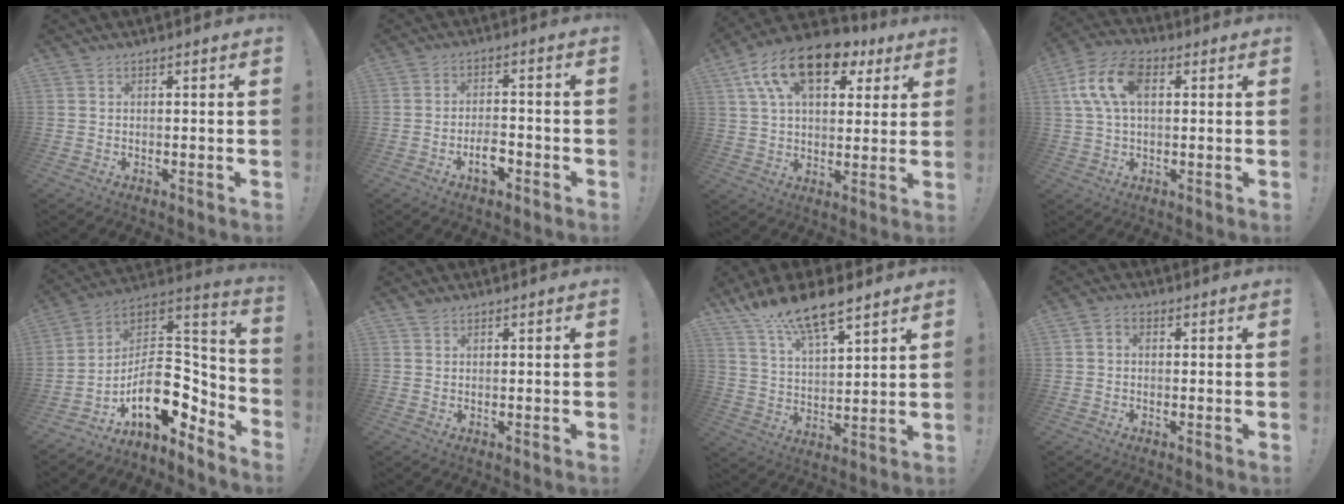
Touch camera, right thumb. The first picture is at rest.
{"total": 6.1, "force": [-3.3, 2.9, 4.2], "torque": [-0.065, 0.011, -0.058]}
{"total": 18.0, "force": [9.2, 10.0, 11.7], "torque": [-0.194, -0.037, 0.166]}
{"total": 13.4, "force": [3.3, 8.1, 10.0], "torque": [-0.193, 0.009, 0.065]}
{"total": 19.1, "force": [-4.3, 11.6, 14.5], "torque": [-0.230, 0.006, -0.063]}
{"total": 1.0, "force": [0.9, 0.4, 0.3], "torque": [-0.004, -0.002, 0.016]}
{"total": 13.5, "force": [10.6, 4.3, 7.2], "torque": [-0.127, -0.072, 0.190]}
{"total": 2.1, "force": [0.0, 1.6, 1.3], "torque": [-0.021, 0.003, -0.002]}